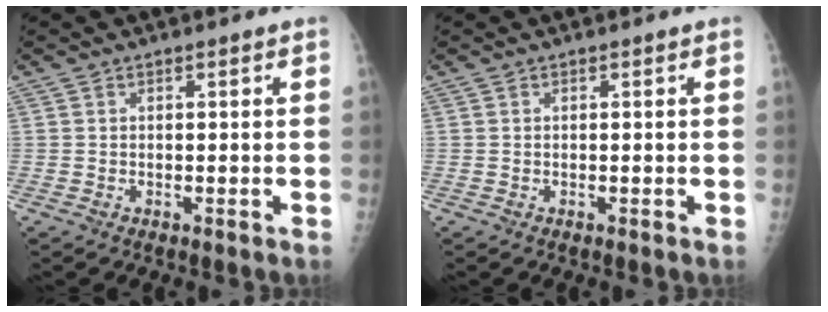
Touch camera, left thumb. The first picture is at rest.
{"total": 0.0}